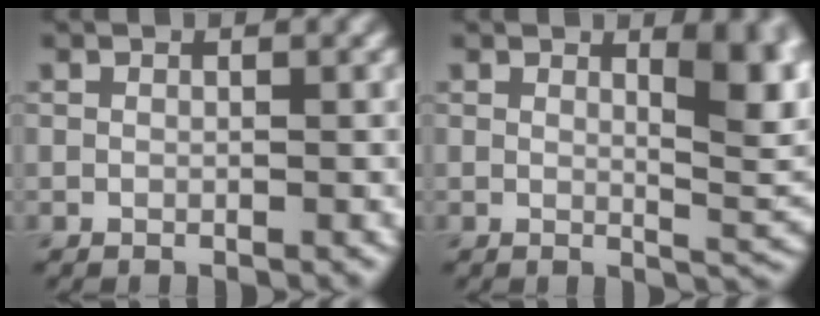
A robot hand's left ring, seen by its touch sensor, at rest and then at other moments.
{"total": 6.2, "force": [2.1, 2.4, 5.3], "torque": [-0.048, -0.006, 0.034]}